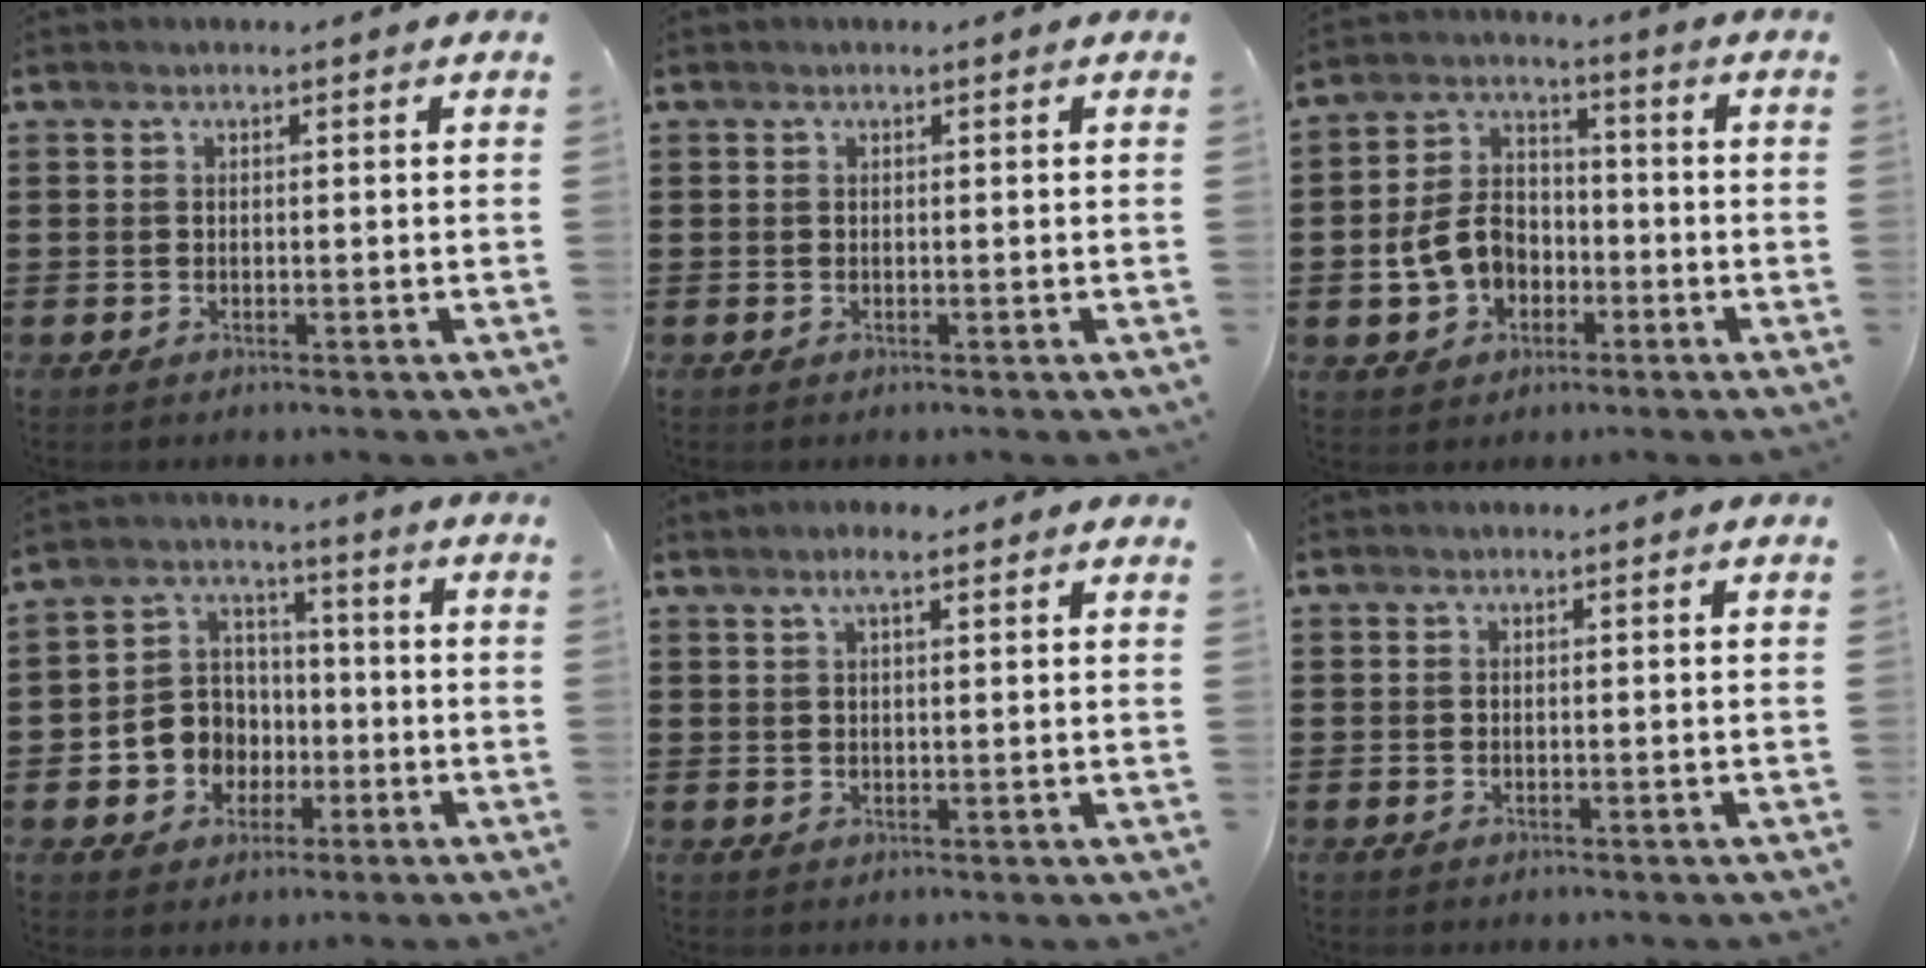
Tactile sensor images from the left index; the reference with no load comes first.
{"total": 0.0}
{"total": 8.1, "force": [-2.2, 6.5, 4.3], "torque": [-0.120, 0.016, -0.046]}
{"total": 7.6, "force": [-1.8, 7.1, 2.0], "torque": [-0.072, 0.013, -0.032]}
{"total": 3.3, "force": [2.4, 0.5, 2.2], "torque": [-0.047, 0.004, 0.042]}
{"total": 0.0}